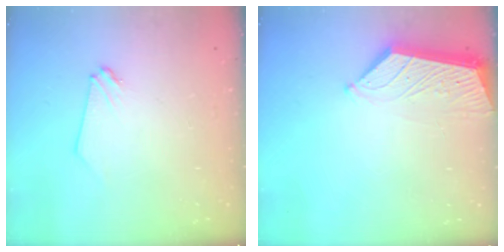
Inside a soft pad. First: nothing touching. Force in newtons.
{"total": 5.3, "press": 5.3, "slide": 0.5}